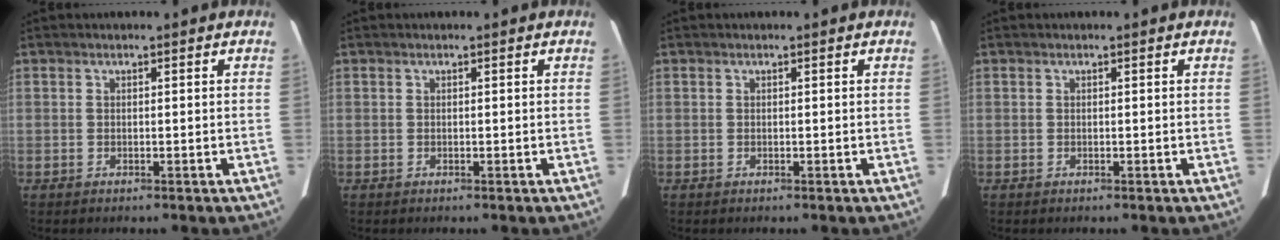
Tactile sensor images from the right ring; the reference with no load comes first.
{"total": 0.0}
{"total": 0.0}
{"total": 0.0}